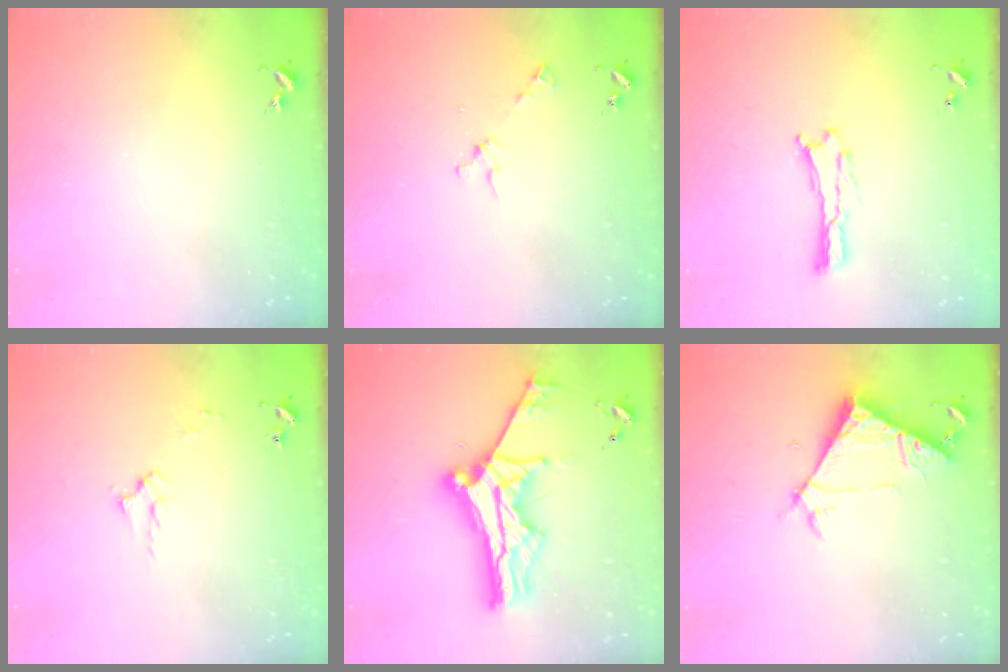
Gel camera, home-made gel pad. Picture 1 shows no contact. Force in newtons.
{"total": 2.9, "press": 2.9, "slide": 0.2}
{"total": 0.0}
{"total": 2.6, "press": 2.6, "slide": 0.3}
{"total": 11.4, "press": 11.4, "slide": 1.1}
{"total": 7.1, "press": 7.1, "slide": 0.6}